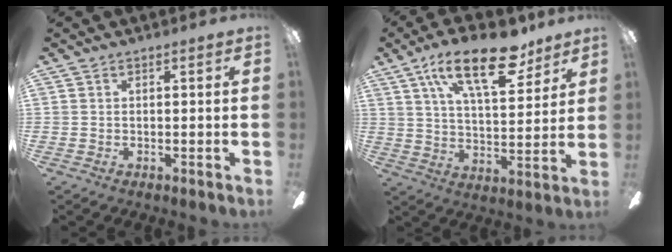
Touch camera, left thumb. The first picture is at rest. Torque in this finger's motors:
{"motor_torque": [0.43, 0.52, 1.61, -1.17, 0.33]}